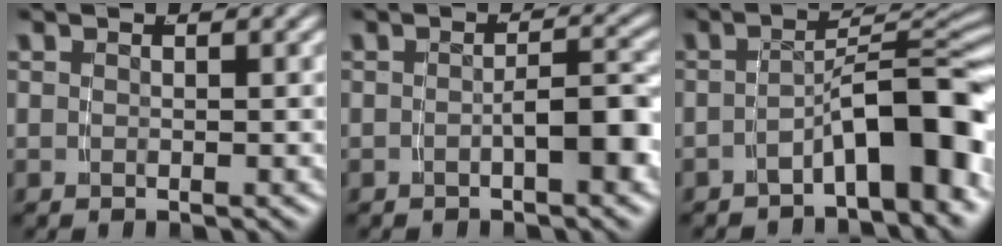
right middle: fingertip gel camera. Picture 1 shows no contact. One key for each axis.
{"total": 3.2, "fx": -1.6, "fy": 0.5, "fz": 2.7, "tx": -0.028, "ty": 0.003, "tz": -0.023}
{"total": 8.1, "fx": -4.6, "fy": 2.2, "fz": 6.3, "tx": -0.075, "ty": 0.006, "tz": -0.069}